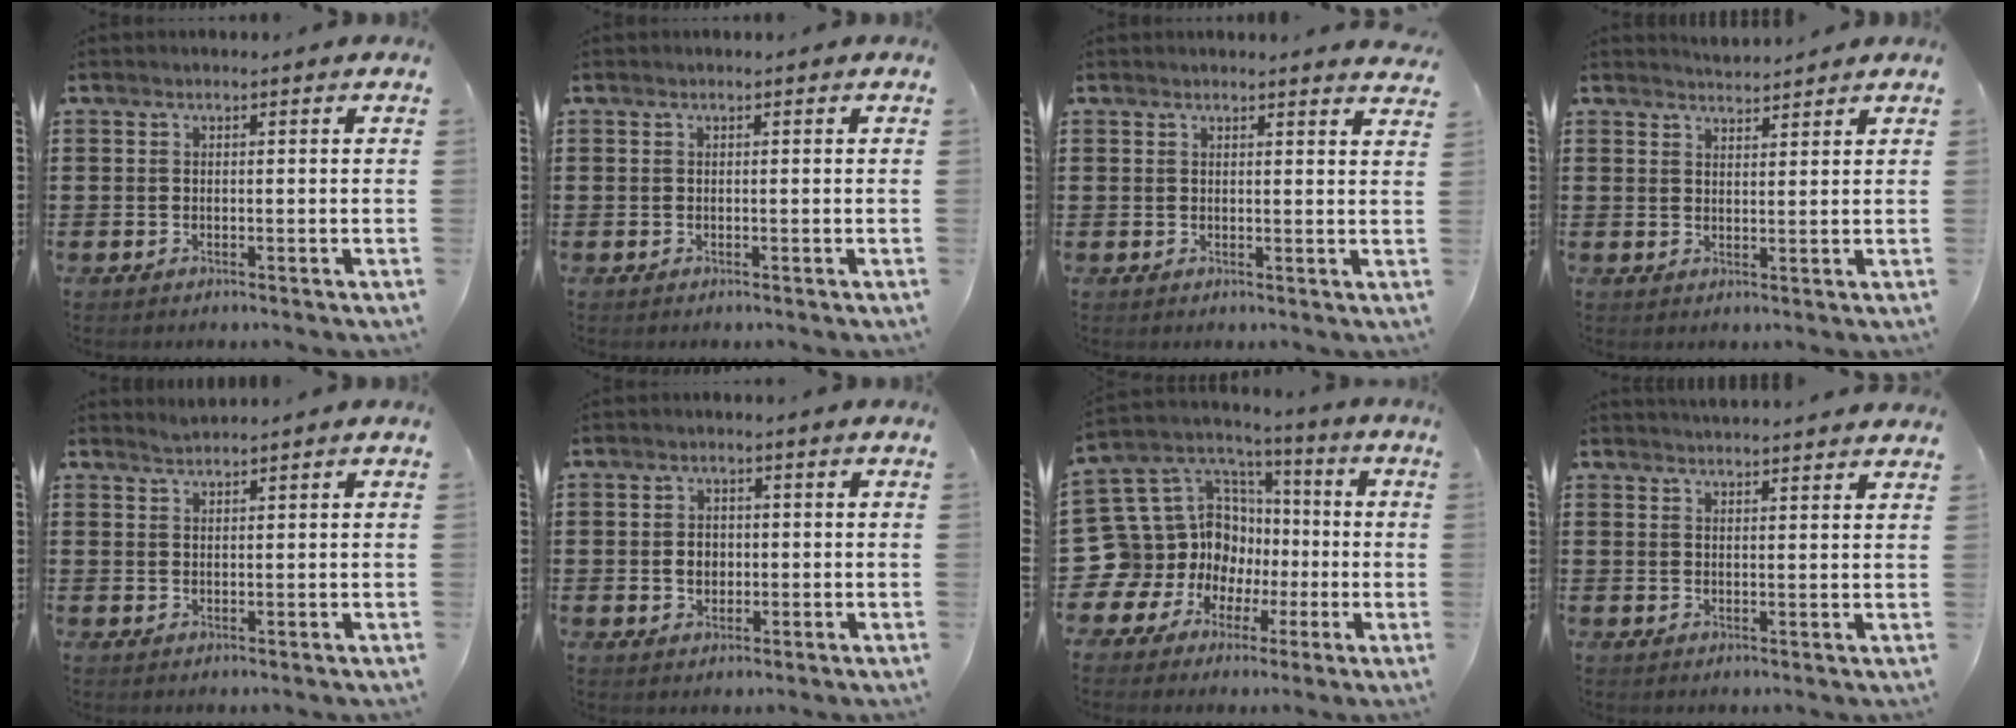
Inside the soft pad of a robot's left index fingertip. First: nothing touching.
{"total": 0.0}
{"total": 1.7, "force": [1.7, -0.1, 0.3], "torque": [-0.002, -0.005, 0.031]}
{"total": 2.4, "force": [2.4, 0.2, 0.0], "torque": [-0.007, -0.002, 0.046]}
{"total": 1.4, "force": [1.4, -0.1, 0.1], "torque": [-0.004, 0.000, 0.027]}
{"total": 2.8, "force": [-0.1, 2.2, 1.7], "torque": [-0.031, 0.003, -0.007]}
{"total": 14.6, "force": [-0.9, 13.8, 4.5], "torque": [-0.145, -0.029, 0.014]}
{"total": 2.5, "force": [2.5, -0.3, 0.1], "torque": [-0.008, -0.009, 0.048]}